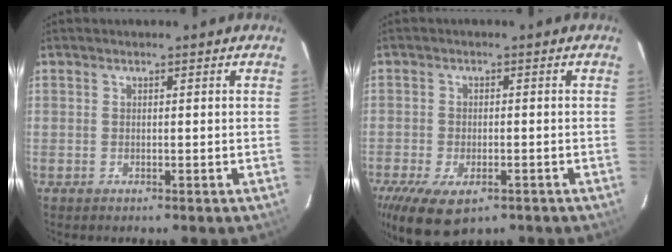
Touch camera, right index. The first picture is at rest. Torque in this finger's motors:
{"motor_torque": [1.26, -0.87, 0.61, 0.08]}